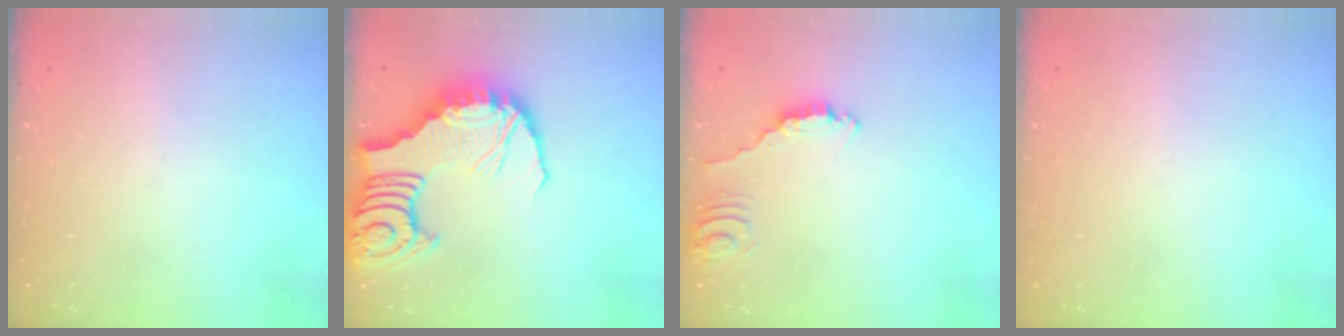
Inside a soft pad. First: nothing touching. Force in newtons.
{"total": 18.2, "press": 18.1, "slide": 2.2}
{"total": 3.0, "press": 3.0, "slide": 0.2}
{"total": 0.0}